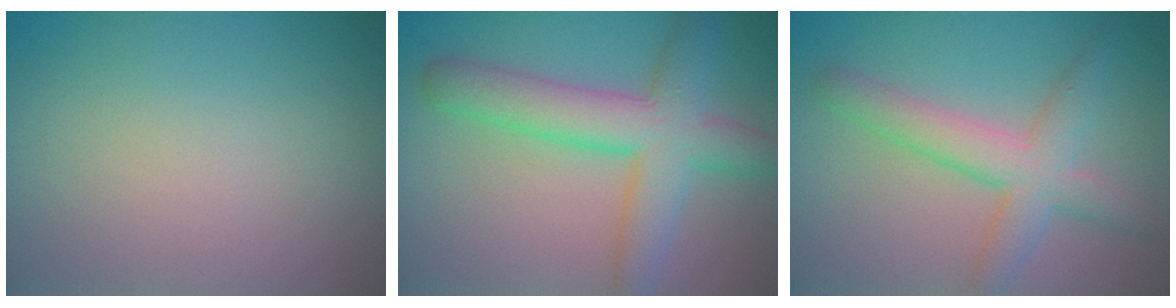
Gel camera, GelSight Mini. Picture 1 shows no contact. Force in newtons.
{"total": 7.0, "press": 7.0, "slide": 0.2}
{"total": 4.6, "press": 4.6, "slide": 0.1}